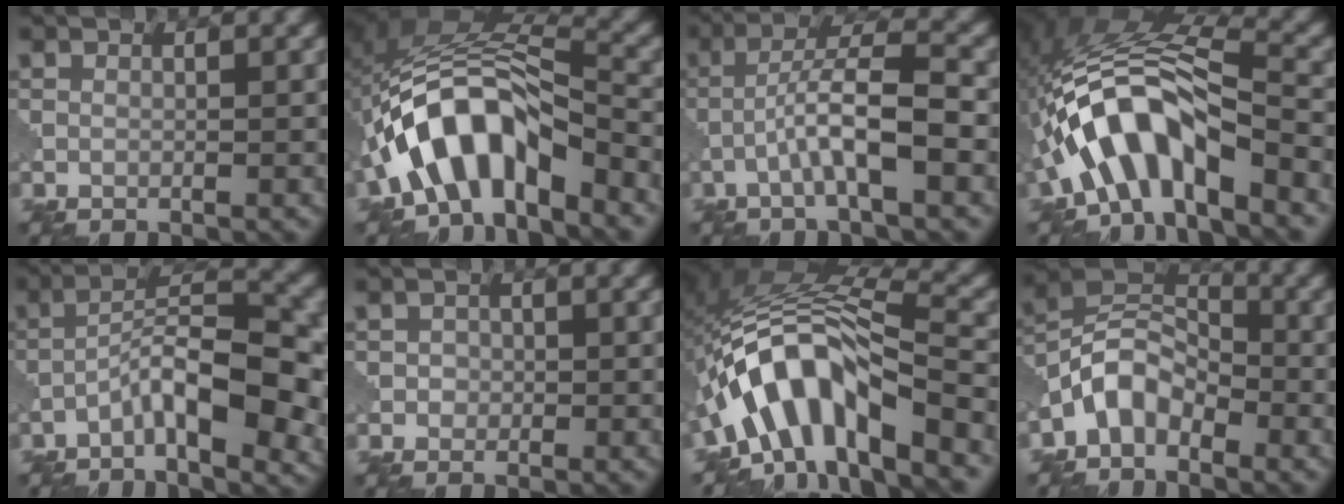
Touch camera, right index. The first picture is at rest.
{"total": 9.2, "force": [-4.8, 4.0, 6.7], "torque": [-0.119, 0.017, -0.086]}
{"total": 5.8, "force": [-1.9, 0.9, 5.4], "torque": [-0.099, 0.021, -0.042]}
{"total": 10.1, "force": [-4.5, 3.6, 8.3], "torque": [-0.155, 0.021, -0.085]}
{"total": 9.8, "force": [-3.8, 3.2, 8.5], "torque": [-0.136, 0.020, -0.071]}
{"total": 1.1, "force": [0.0, 1.1, 0.3], "torque": [0.007, 0.000, -0.003]}
{"total": 11.3, "force": [-5.9, 3.6, 9.0], "torque": [-0.149, 0.020, -0.110]}
{"total": 5.2, "force": [-3.0, 3.1, 2.9], "torque": [-0.050, 0.012, -0.071]}